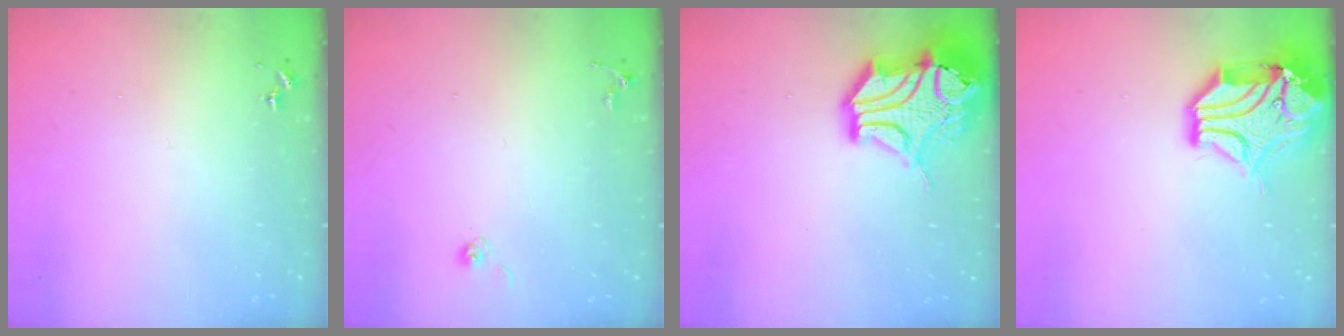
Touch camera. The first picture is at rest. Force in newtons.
{"total": 4.8, "press": 4.8, "slide": 0.4}
{"total": 19.2, "press": 19.0, "slide": 3.0}
{"total": 16.8, "press": 16.6, "slide": 2.4}